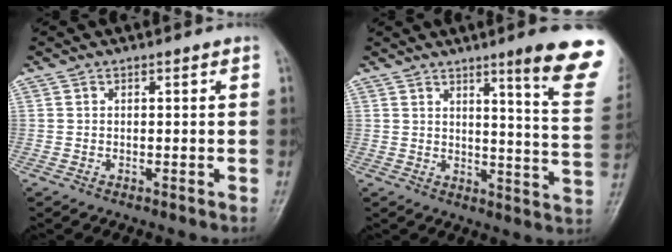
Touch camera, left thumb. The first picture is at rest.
{"total": 14.6, "force": [9.0, 0.9, 11.5], "torque": [-0.126, -0.055, 0.108]}